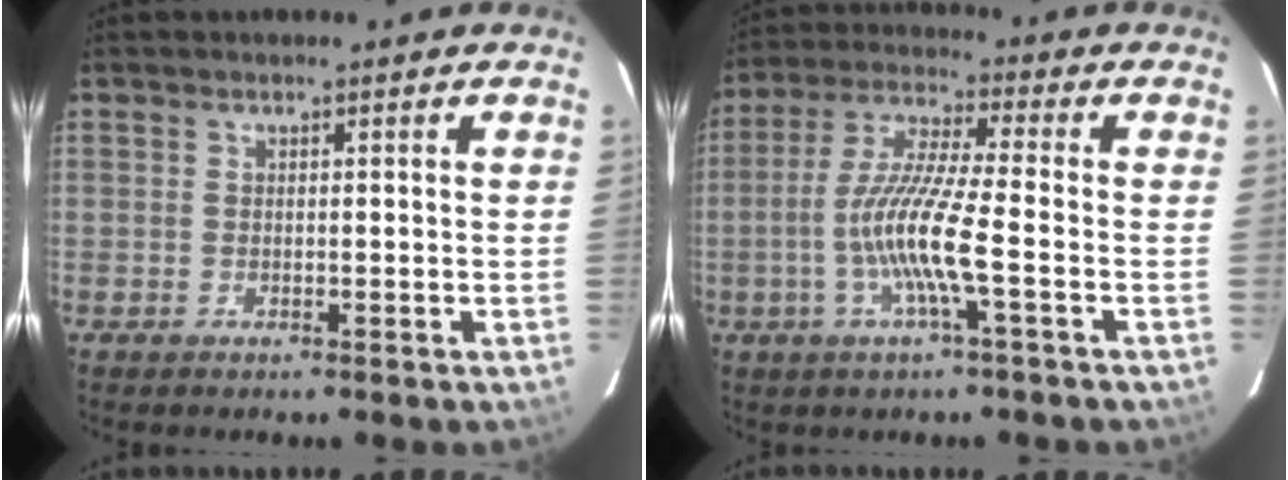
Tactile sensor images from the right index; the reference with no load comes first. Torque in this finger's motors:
{"motor_torque": [1.42, -0.58, 0.91, 0.21]}